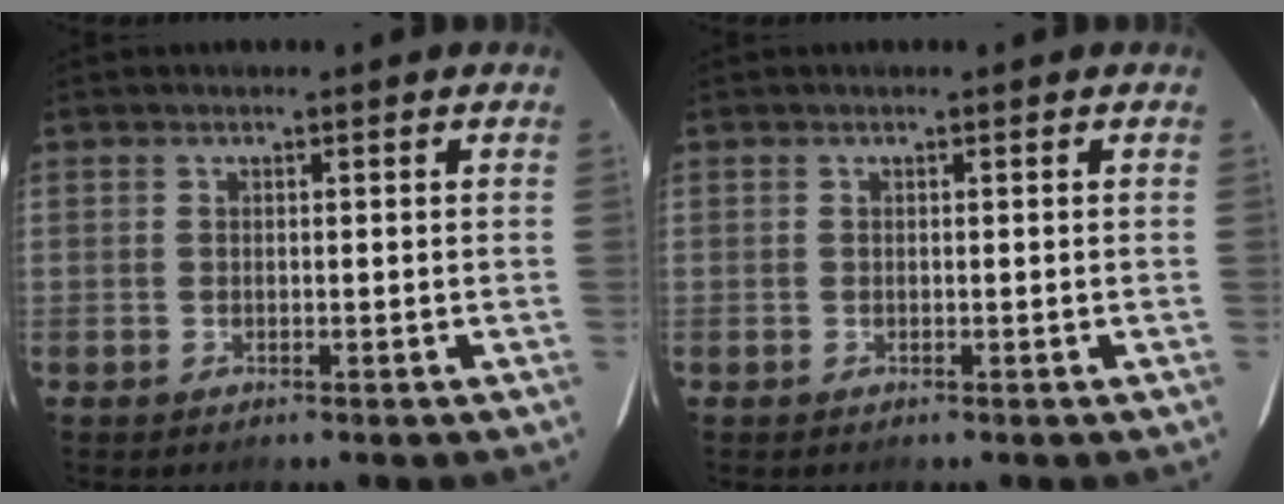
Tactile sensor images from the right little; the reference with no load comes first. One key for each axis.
{"total": 0.0}